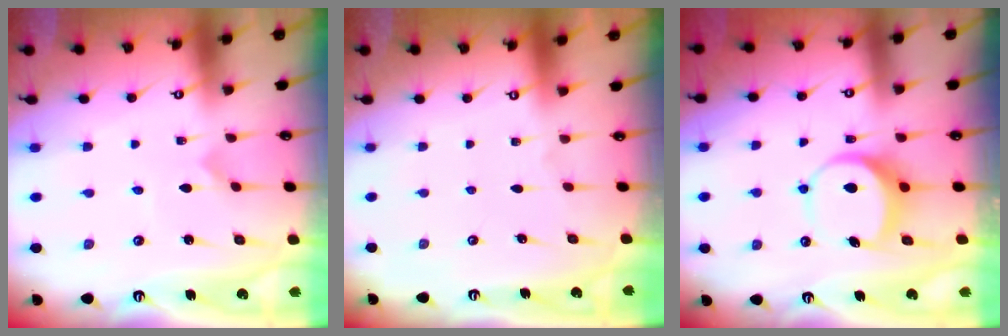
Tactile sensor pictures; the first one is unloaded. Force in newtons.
{"total": 0.0}
{"total": 8.3, "press": 8.2, "slide": 1.1}